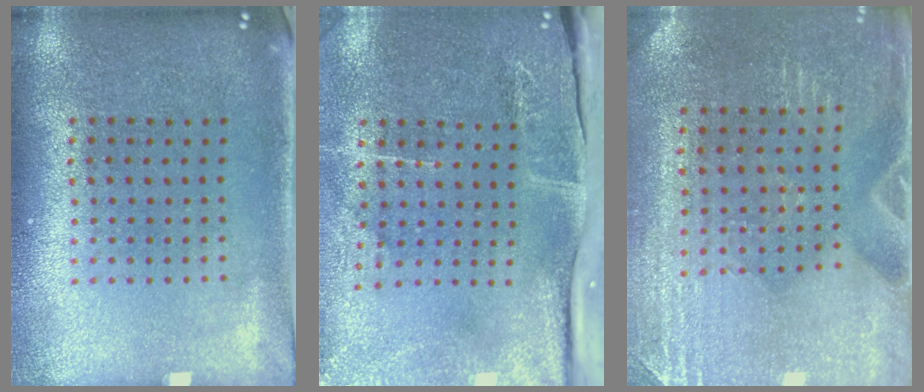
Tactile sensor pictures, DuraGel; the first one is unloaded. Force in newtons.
{"total": 4.9, "press": 3.9, "slide": 3.0}
{"total": 2.9, "press": 2.8, "slide": 0.8}